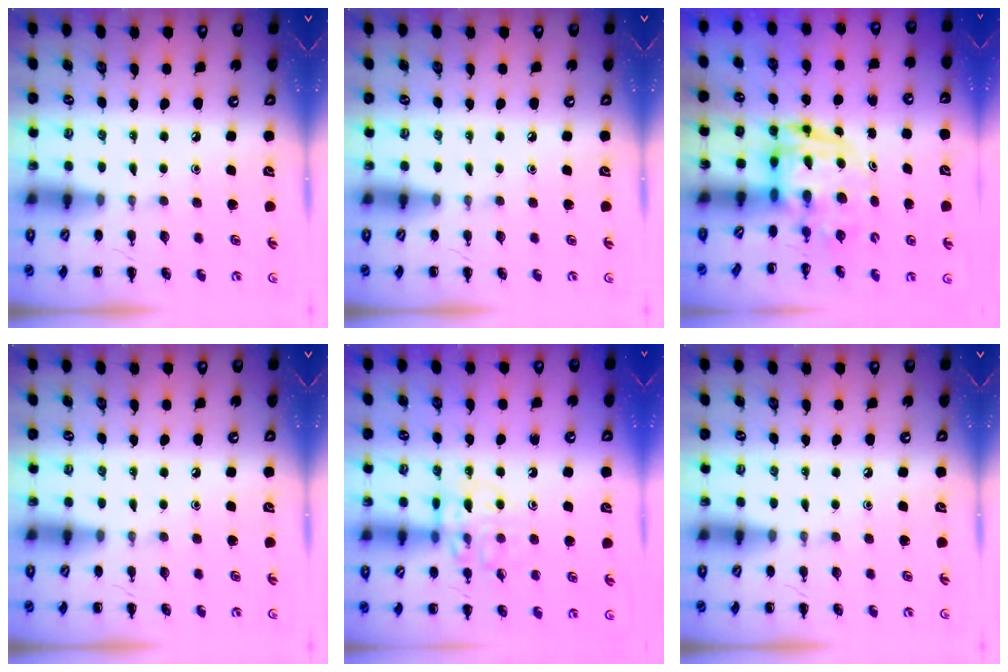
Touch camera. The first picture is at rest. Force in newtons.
{"total": 0.0}
{"total": 4.0, "press": 3.9, "slide": 0.9}
{"total": 0.0}
{"total": 12.1, "press": 12.0, "slide": 1.5}
{"total": 0.0}